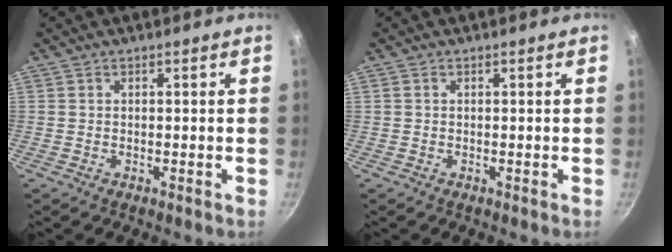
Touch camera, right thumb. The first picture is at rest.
{"total": 0.0}